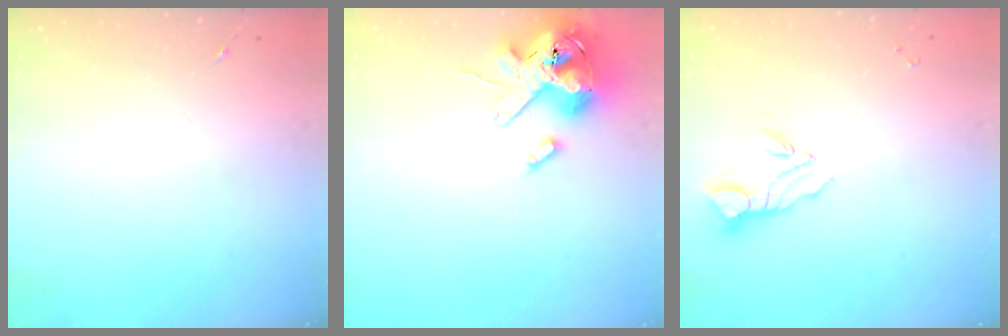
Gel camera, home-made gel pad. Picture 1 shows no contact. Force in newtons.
{"total": 15.4, "press": 15.1, "slide": 2.9}
{"total": 6.9, "press": 6.9, "slide": 0.7}